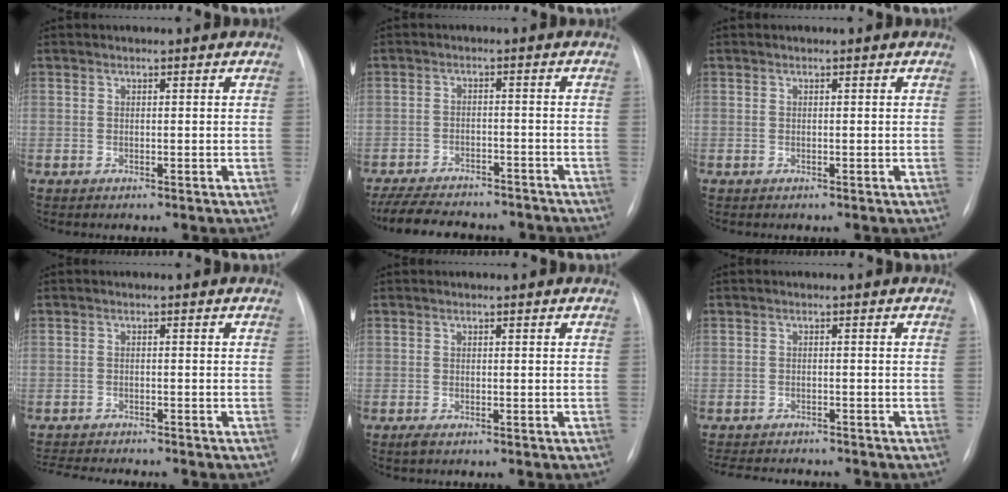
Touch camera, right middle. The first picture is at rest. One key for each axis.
{"total": 16.5, "fx": -14.4, "fy": 4.7, "fz": 6.5, "tx": -0.151, "ty": -0.008, "tz": -0.197}
{"total": 0.0}
{"total": 7.5, "fx": -7.0, "fy": 0.6, "fz": 2.7, "tx": -0.038, "ty": -0.009, "tz": -0.106}
{"total": 0.7, "fx": -0.5, "fy": 0.1, "fz": 0.5, "tx": -0.011, "ty": -0.002, "tz": -0.009}
{"total": 8.7, "fx": -7.9, "fy": 2.5, "fz": 2.5, "tx": -0.040, "ty": 0.001, "tz": -0.101}